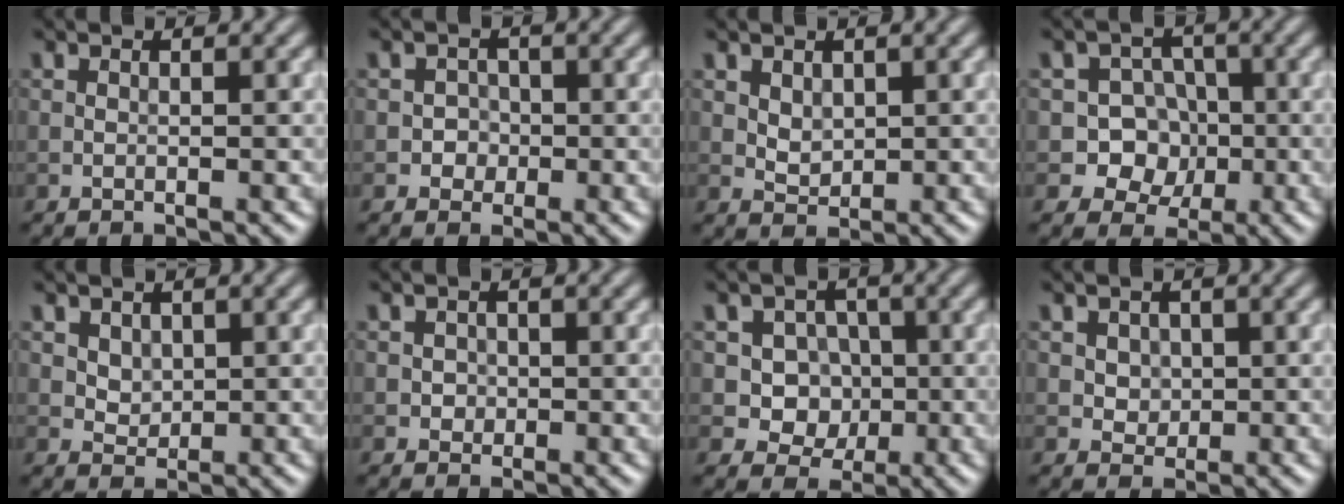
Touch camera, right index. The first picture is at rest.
{"total": 1.7, "force": [-0.4, 1.6, 0.3], "torque": [0.017, 0.000, -0.012]}
{"total": 1.6, "force": [0.6, 1.2, 0.9], "torque": [-0.018, -0.004, 0.016]}
{"total": 5.5, "force": [-1.0, 5.1, 1.7], "torque": [-0.008, 0.020, -0.038]}
{"total": 1.8, "force": [0.7, 1.4, 0.8], "torque": [-0.018, -0.007, 0.024]}
{"total": 1.0, "force": [0.0, 1.0, 0.2], "torque": [0.004, -0.002, 0.000]}
{"total": 4.6, "force": [0.0, 4.1, 2.1], "torque": [-0.012, 0.004, -0.016]}
{"total": 2.1, "force": [0.6, 1.8, 1.0], "torque": [-0.021, 0.001, 0.020]}